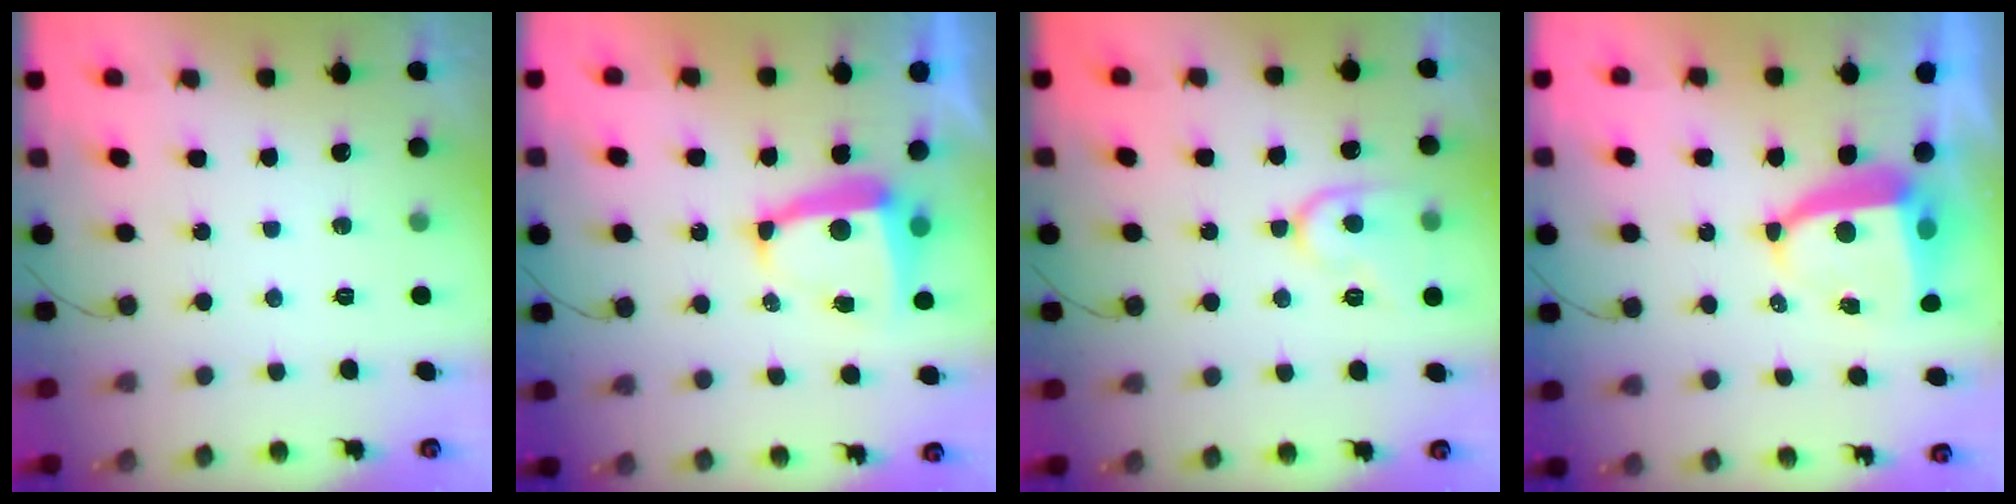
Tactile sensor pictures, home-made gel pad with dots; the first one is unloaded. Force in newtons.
{"total": 6.8, "press": 6.8, "slide": 0.6}
{"total": 11.7, "press": 11.7, "slide": 1.0}
{"total": 7.7, "press": 7.6, "slide": 1.1}